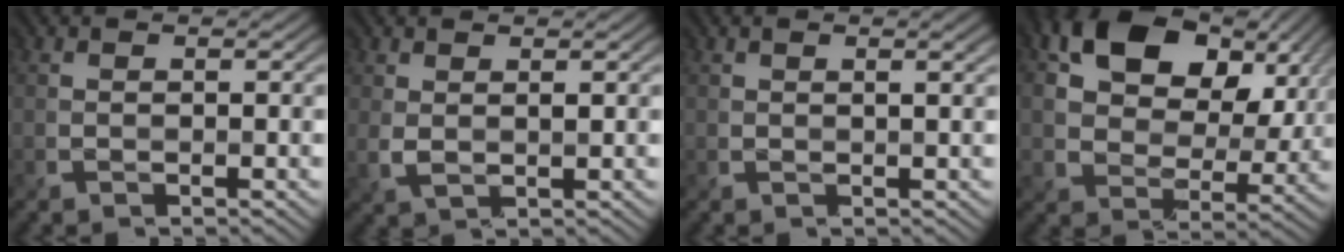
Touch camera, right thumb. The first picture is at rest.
{"total": 1.5, "force": [0.8, 0.5, 1.1], "torque": [-0.023, -0.004, 0.018]}
{"total": 1.9, "force": [1.1, 0.4, 1.5], "torque": [-0.024, 0.001, 0.019]}
{"total": 14.8, "force": [6.4, 9.6, 9.2], "torque": [-0.171, 0.008, 0.111]}